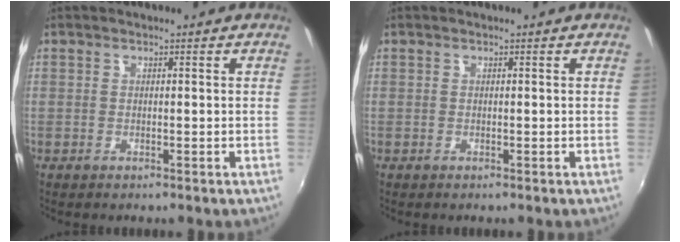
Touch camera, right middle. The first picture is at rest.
{"total": 0.0}